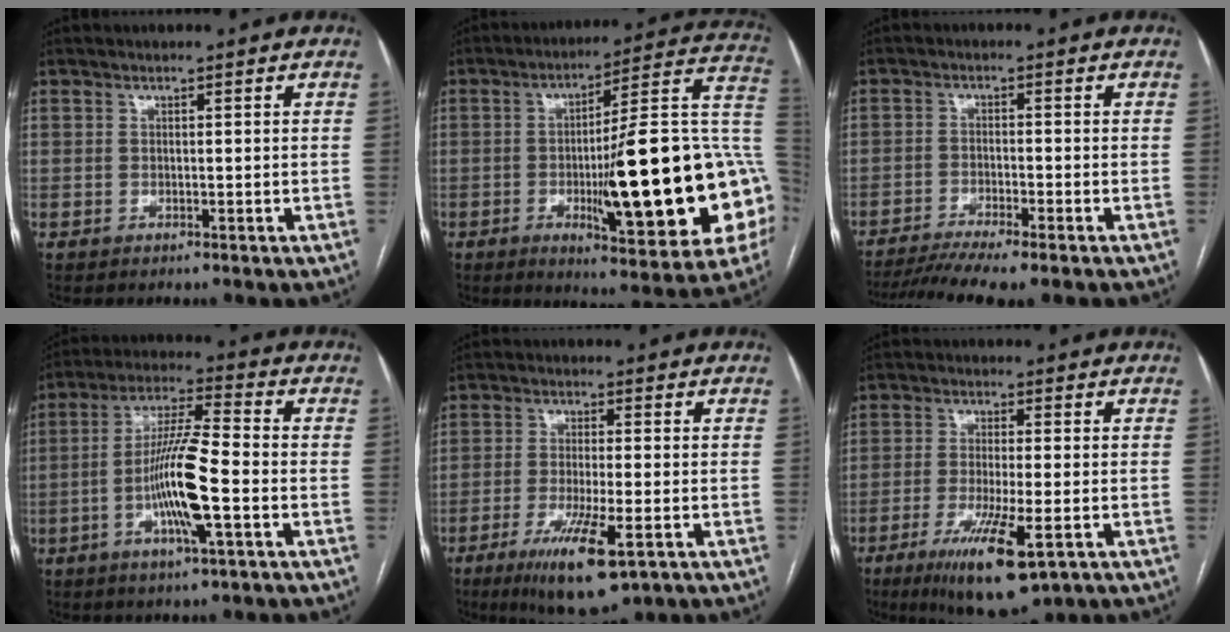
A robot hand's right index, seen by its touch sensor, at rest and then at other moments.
{"total": 26.8, "force": [-4.1, 3.8, 26.2], "torque": [-0.295, 0.013, -0.054]}
{"total": 9.1, "force": [-7.5, -0.1, 5.2], "torque": [-0.080, -0.015, -0.120]}
{"total": 12.1, "force": [-3.2, 0.9, 11.6], "torque": [-0.226, -0.001, -0.061]}
{"total": 10.8, "force": [-5.3, 1.8, 9.2], "torque": [-0.165, -0.029, -0.083]}
{"total": 12.1, "force": [-5.7, 1.9, 10.5], "torque": [-0.185, -0.033, -0.090]}